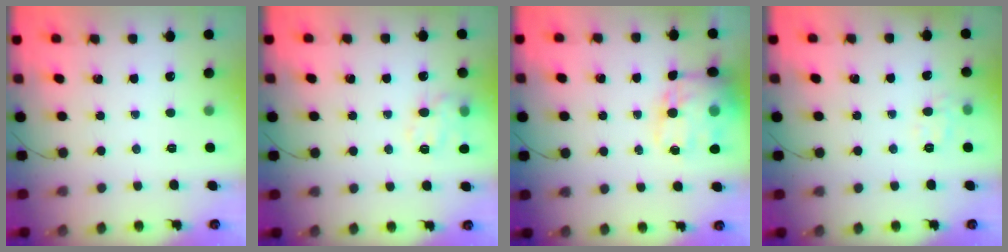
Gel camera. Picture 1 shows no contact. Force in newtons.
{"total": 11.6, "press": 11.5, "slide": 1.7}
{"total": 16.4, "press": 16.0, "slide": 3.7}
{"total": 8.0, "press": 7.8, "slide": 1.4}